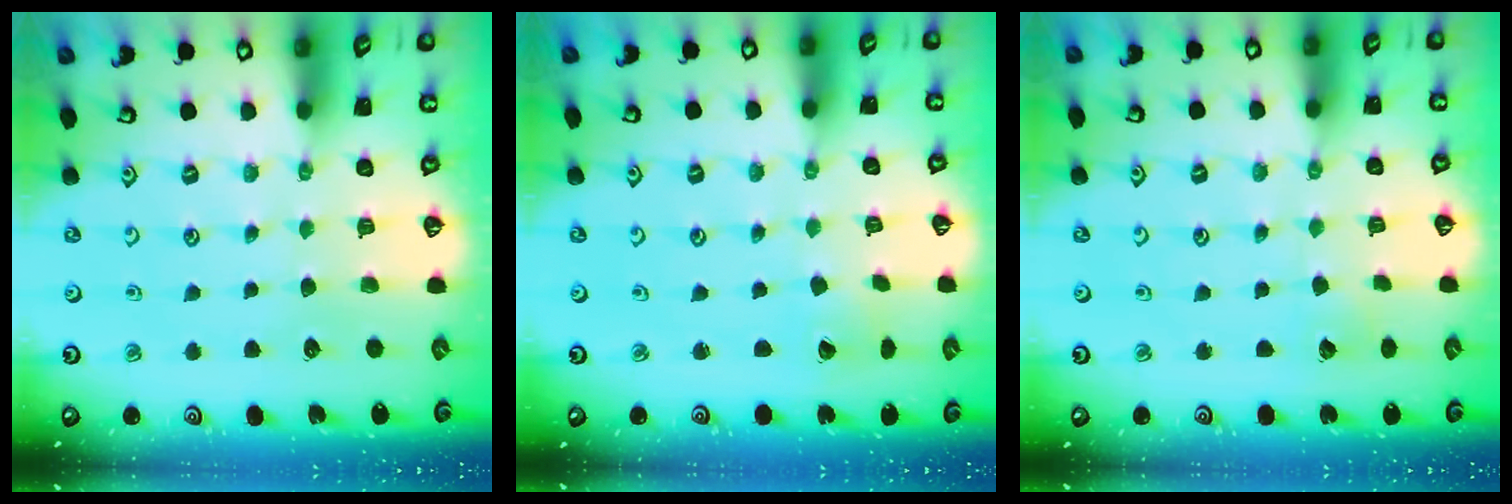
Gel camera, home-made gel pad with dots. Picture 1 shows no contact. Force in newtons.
{"total": 0.9, "press": 0.9, "slide": 0.1}
{"total": 2.9, "press": 2.9, "slide": 0.3}